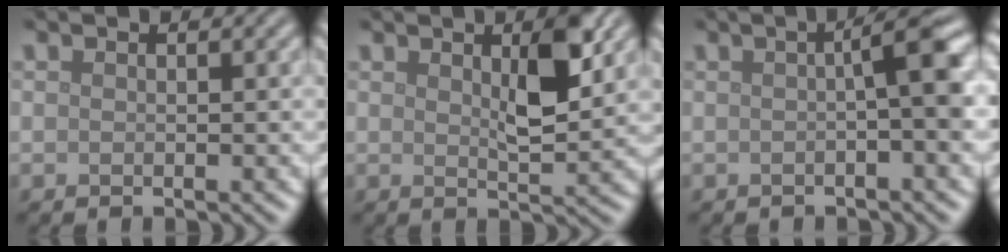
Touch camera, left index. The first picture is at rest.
{"total": 4.1, "force": [1.5, 1.1, 3.6], "torque": [-0.061, -0.003, 0.025]}
{"total": 4.0, "force": [0.2, 0.6, 3.9], "torque": [-0.051, 0.011, -0.001]}